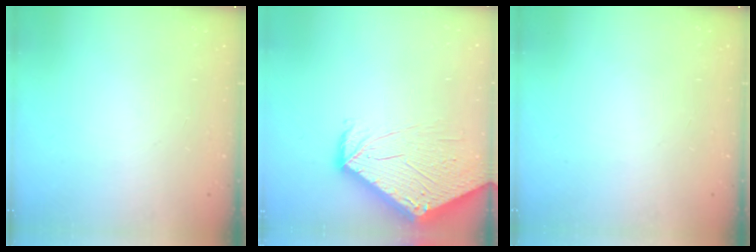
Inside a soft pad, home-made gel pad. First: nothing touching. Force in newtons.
{"total": 7.2, "press": 7.2, "slide": 0.7}
{"total": 0.0}